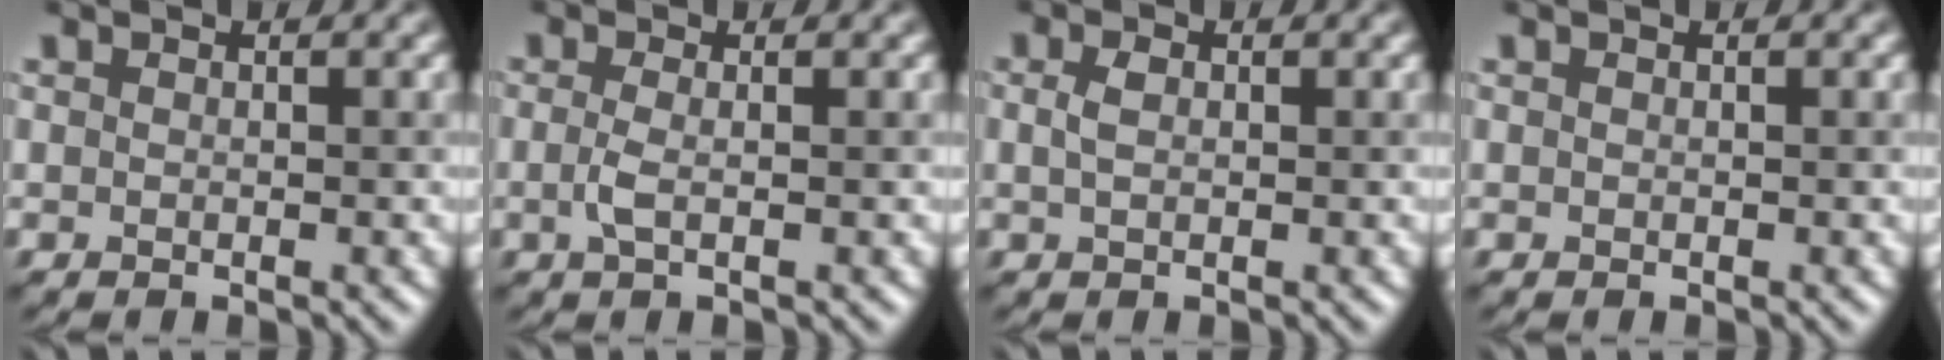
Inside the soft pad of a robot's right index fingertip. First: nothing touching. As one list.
[{"total": 1.6, "force": [-0.2, 0.5, 1.5], "torque": [-0.034, -0.003, -0.007]}, {"total": 1.4, "force": [0.2, 0.8, 1.1], "torque": [-0.026, 0.002, 0.002]}, {"total": 0.0}]